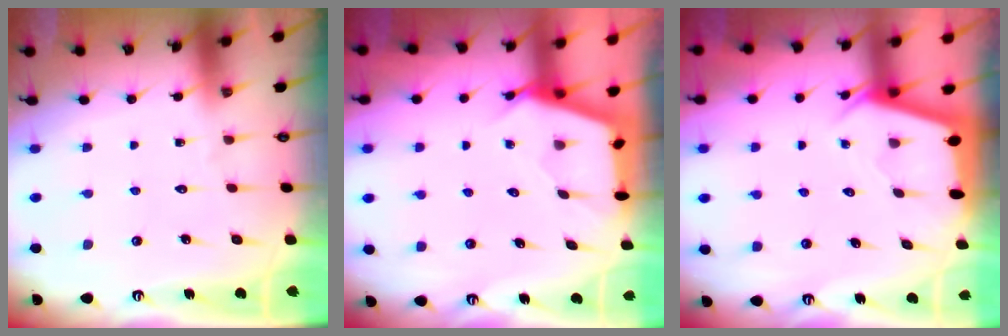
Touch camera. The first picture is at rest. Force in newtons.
{"total": 2.7, "press": 2.7, "slide": 0.3}
{"total": 2.3, "press": 2.3, "slide": 0.3}